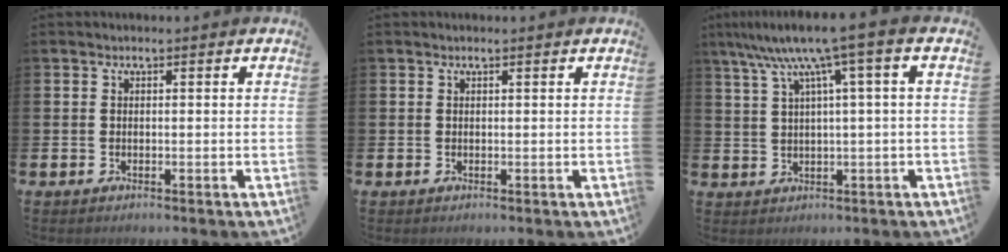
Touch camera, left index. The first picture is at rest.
{"total": 0.0}
{"total": 7.8, "force": [3.5, -0.2, 6.9], "torque": [-0.144, -0.005, 0.058]}